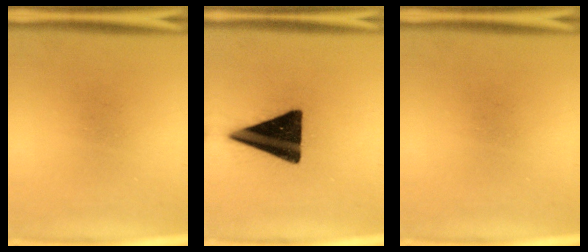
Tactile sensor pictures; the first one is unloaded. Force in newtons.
{"total": 18.9}
{"total": 0.0}